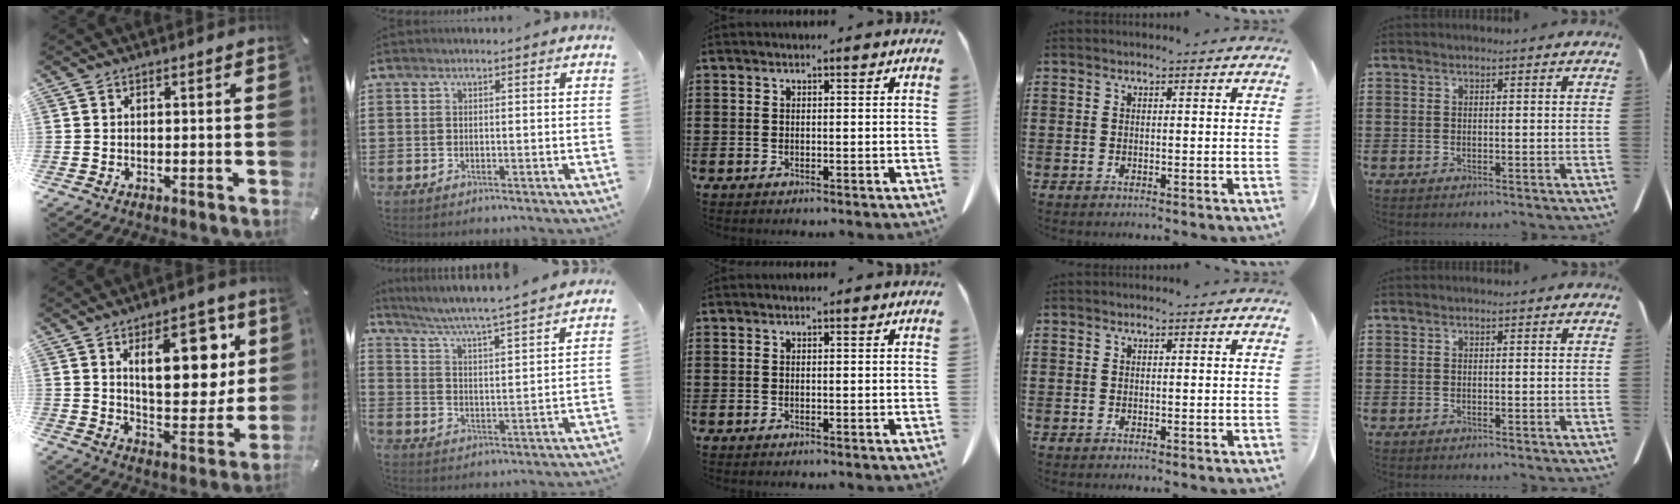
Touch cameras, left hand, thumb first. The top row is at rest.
{"thumb": {"total": 17.8, "force": [7.3, 8.5, 13.8], "torque": [-0.188, -0.022, 0.115]}, "index": {"total": 4.4, "force": [3.9, -1.1, 1.6], "torque": [-0.052, -0.041, 0.056]}}